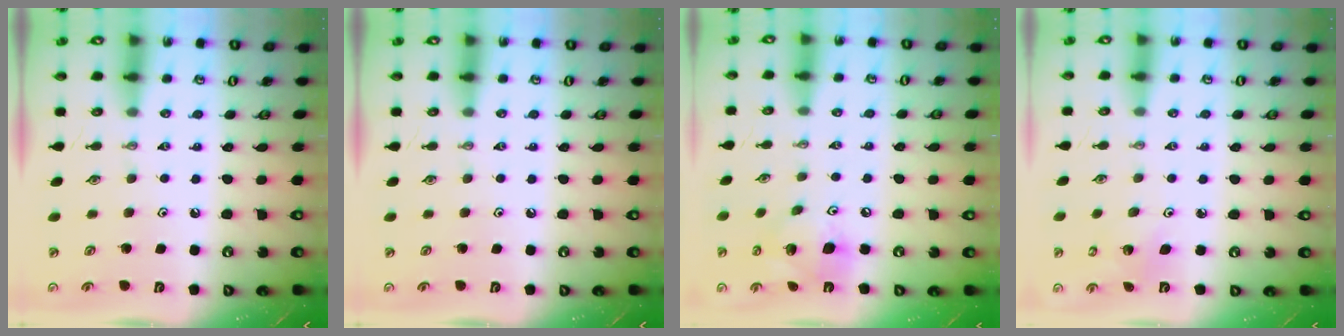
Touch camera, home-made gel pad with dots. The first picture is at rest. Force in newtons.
{"total": 0.0}
{"total": 14.1, "press": 13.8, "slide": 2.9}
{"total": 2.4, "press": 2.4, "slide": 0.2}